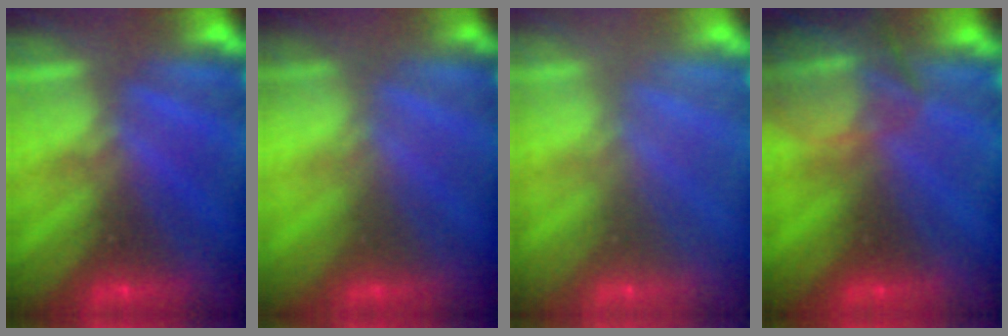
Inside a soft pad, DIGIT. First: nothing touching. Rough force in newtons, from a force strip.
{"total": 2.4}
{"total": 2.8}
{"total": 8.6}